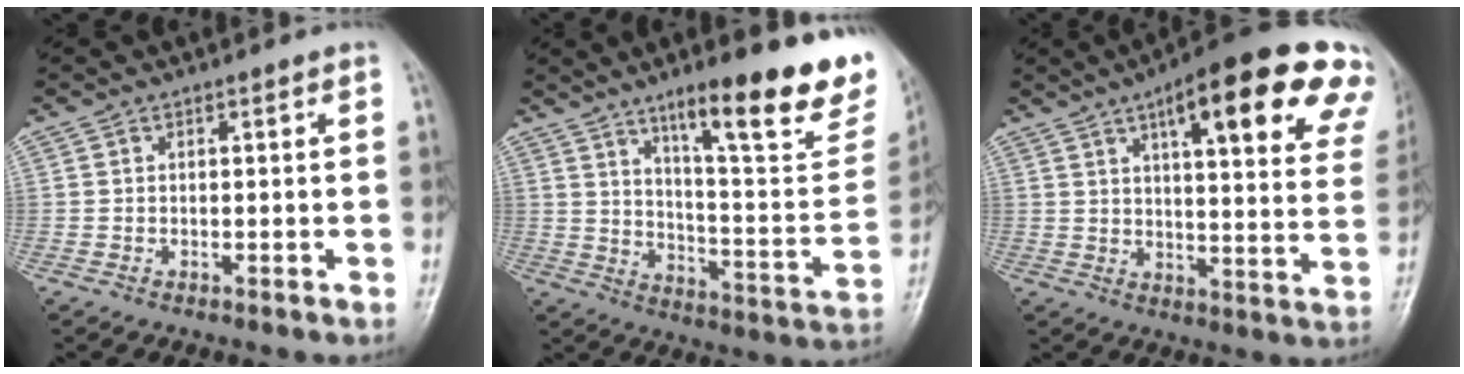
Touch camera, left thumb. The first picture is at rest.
{"total": 23.9, "force": [15.5, 5.0, 17.5], "torque": [-0.208, -0.075, 0.234]}
{"total": 25.3, "force": [13.7, 7.1, 20.1], "torque": [-0.240, -0.021, 0.167]}